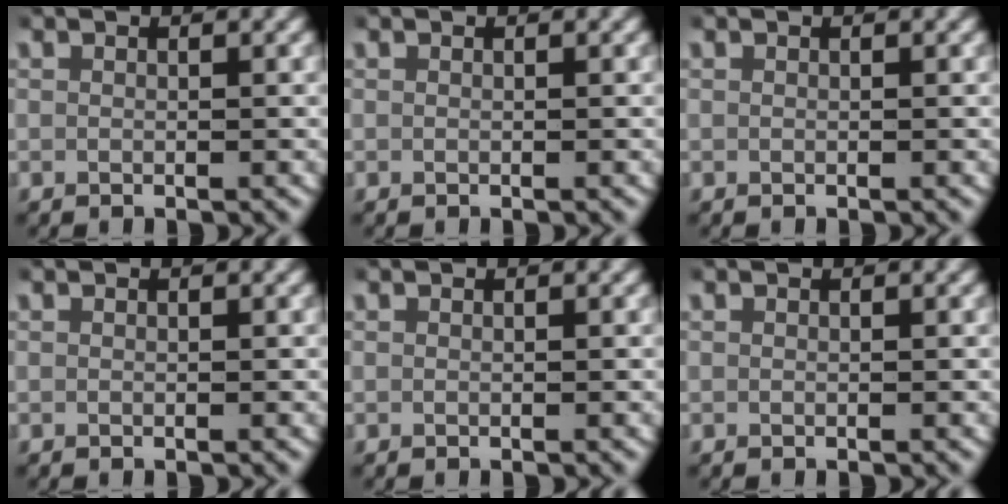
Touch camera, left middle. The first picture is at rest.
{"total": 0.0}
{"total": 0.0}
{"total": 0.0}
{"total": 0.0}
{"total": 0.0}